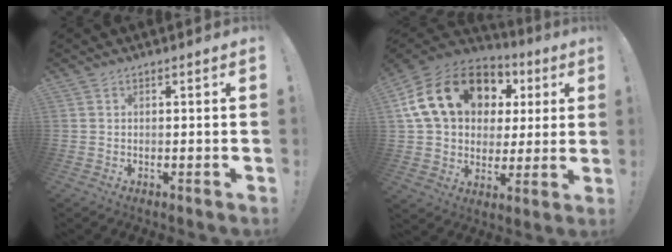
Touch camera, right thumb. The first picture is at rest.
{"total": 22.5, "force": [8.6, 15.9, 13.4], "torque": [-0.229, -0.017, 0.183]}